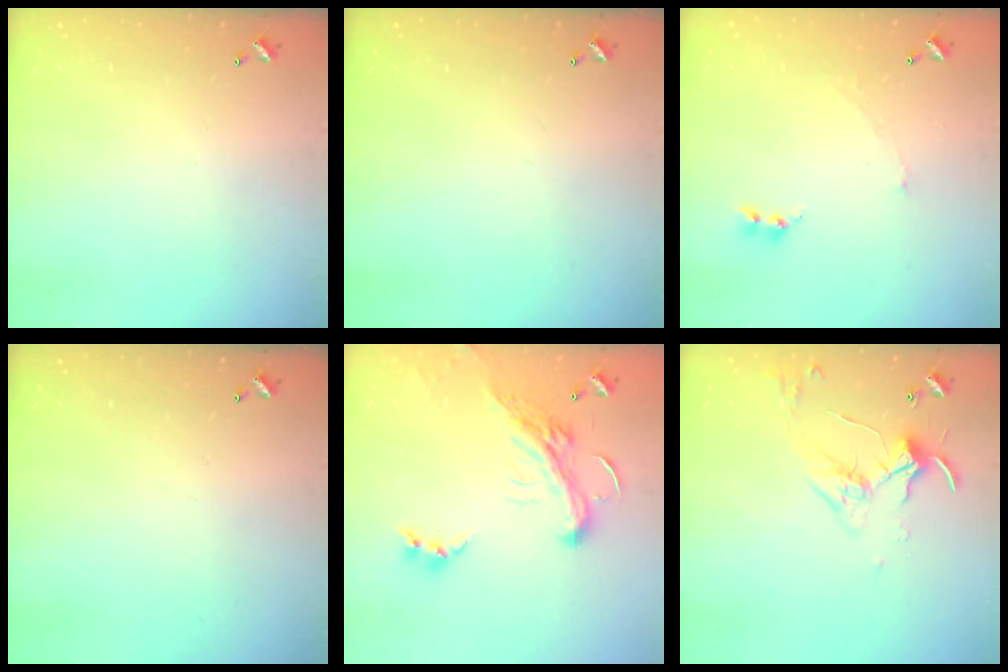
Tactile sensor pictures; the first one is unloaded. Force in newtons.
{"total": 0.0}
{"total": 2.0, "press": 1.9, "slide": 0.7}
{"total": 0.0}
{"total": 5.4, "press": 5.2, "slide": 1.4}
{"total": 3.5, "press": 3.4, "slide": 0.7}